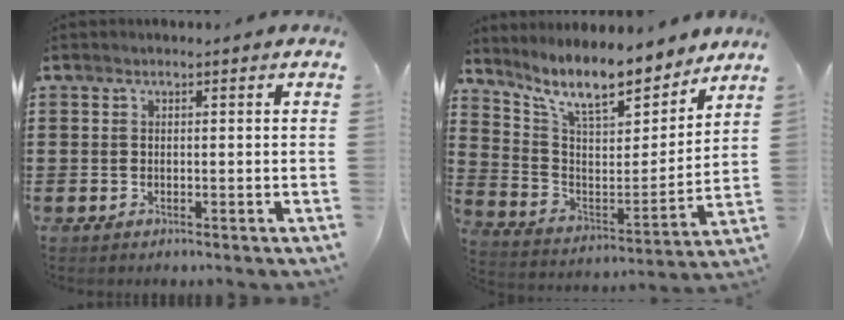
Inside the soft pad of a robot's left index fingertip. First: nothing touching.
{"total": 11.4, "force": [9.5, 2.3, 5.8], "torque": [-0.142, -0.058, 0.164]}